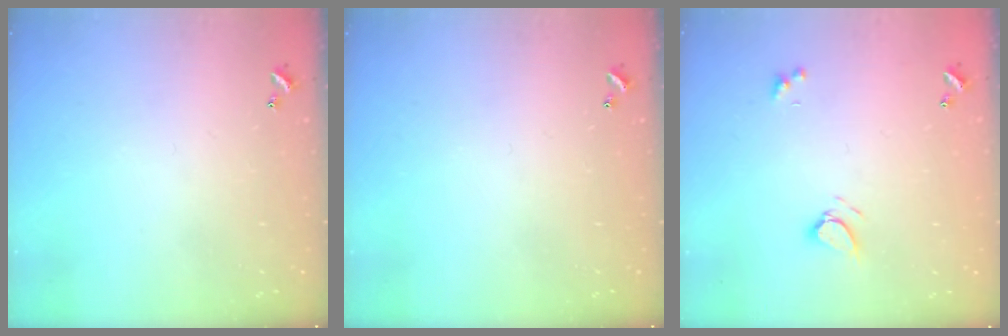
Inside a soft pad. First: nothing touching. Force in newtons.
{"total": 0.0}
{"total": 3.6, "press": 3.5, "slide": 0.5}